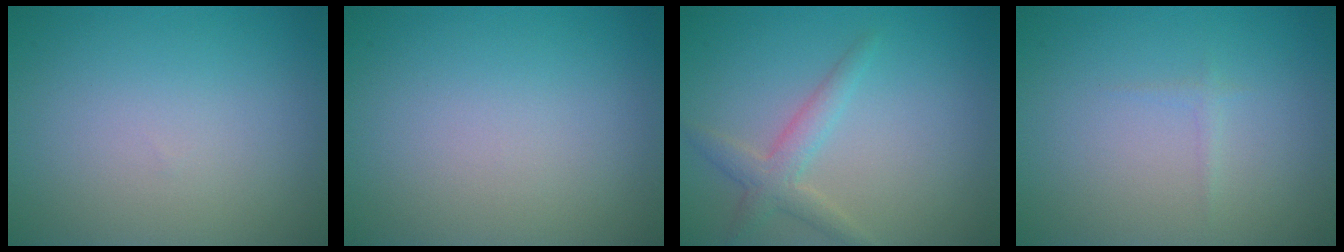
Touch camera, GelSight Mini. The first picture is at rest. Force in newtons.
{"total": 0.0}
{"total": 2.4, "press": 2.4, "slide": 0.1}
{"total": 0.6, "press": 0.6, "slide": 0.0}